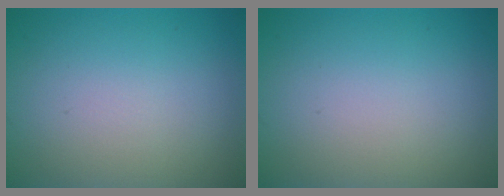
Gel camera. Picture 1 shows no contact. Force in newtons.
{"total": 0.0}